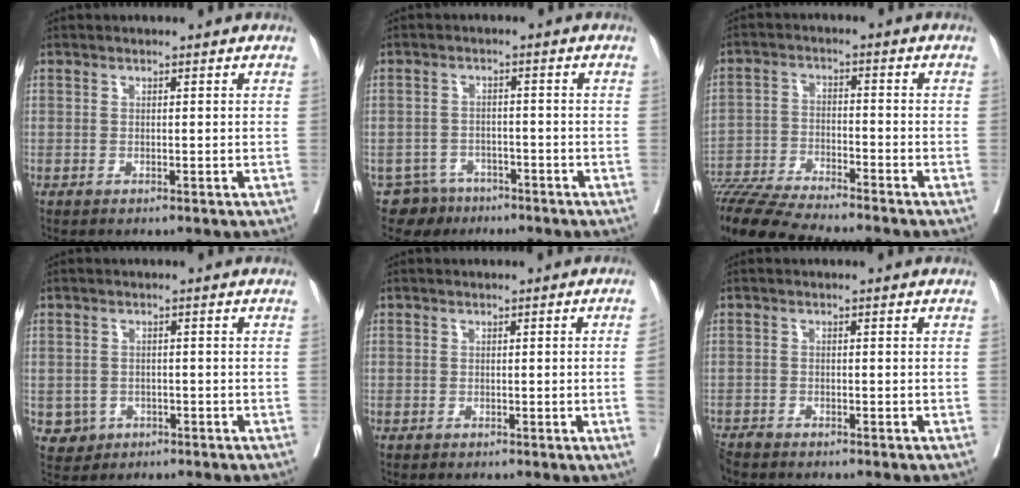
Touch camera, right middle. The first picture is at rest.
{"total": 4.4, "force": [-3.3, 2.9, -0.3], "torque": [0.010, 0.006, -0.051]}
{"total": 12.7, "force": [-11.6, -0.1, 5.2], "torque": [-0.086, -0.021, -0.198]}
{"total": 3.2, "force": [-1.2, 3.0, 0.3], "torque": [-0.002, 0.008, -0.013]}
{"total": 2.0, "force": [-0.3, -0.7, 1.9], "torque": [-0.022, -0.003, -0.003]}
{"total": 2.8, "force": [-2.8, 0.2, 0.5], "torque": [-0.009, -0.011, -0.054]}